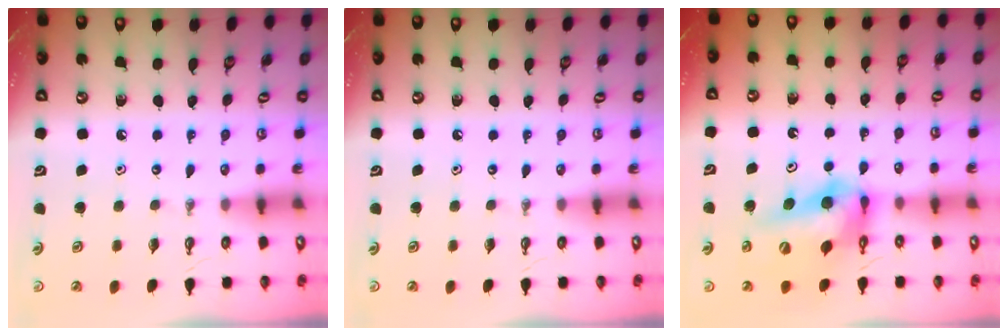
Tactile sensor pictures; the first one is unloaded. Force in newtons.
{"total": 0.0}
{"total": 14.2, "press": 14.2, "slide": 1.5}